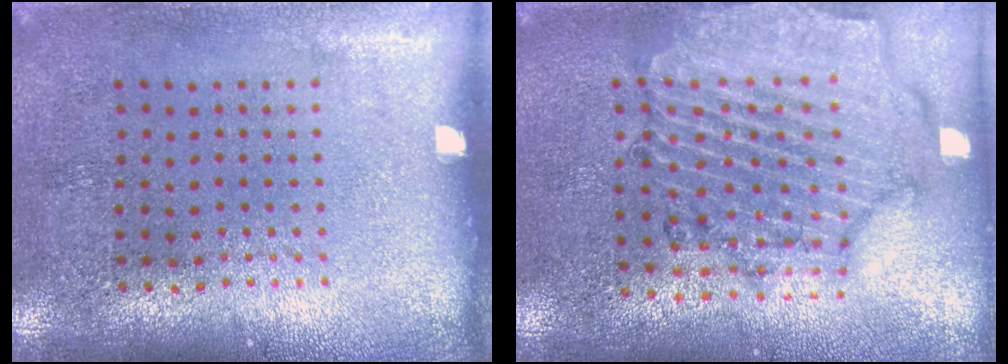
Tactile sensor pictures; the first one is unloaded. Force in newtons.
{"total": 1.7, "press": 1.6, "slide": 0.3}